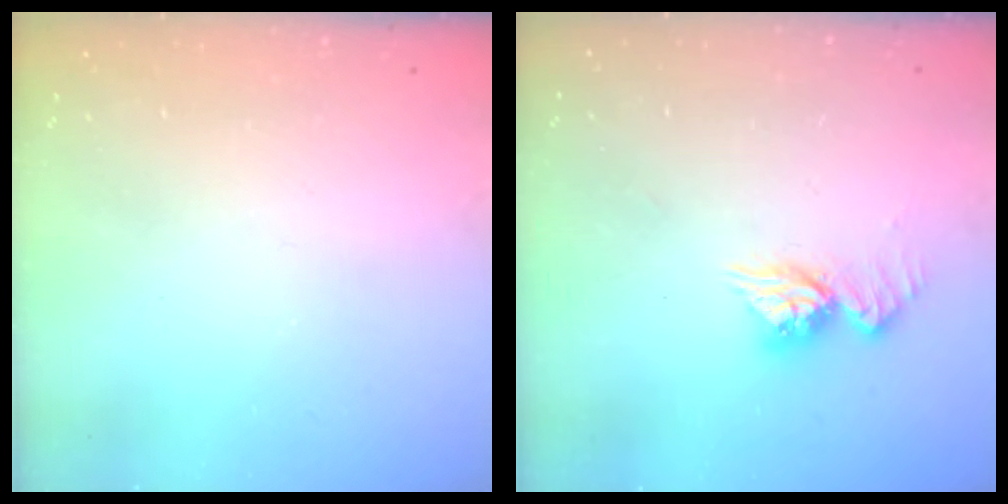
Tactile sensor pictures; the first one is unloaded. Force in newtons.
{"total": 9.7, "press": 9.7, "slide": 0.9}